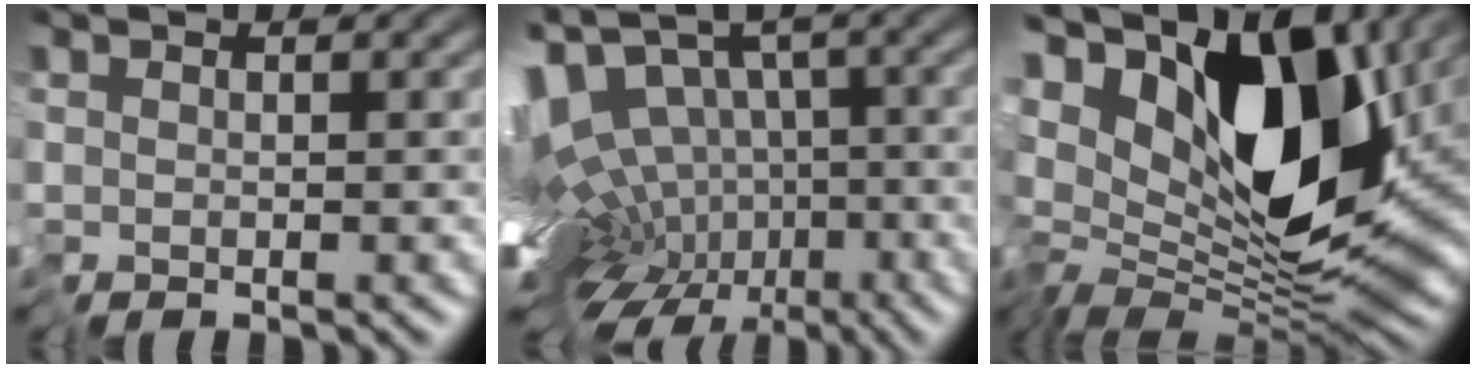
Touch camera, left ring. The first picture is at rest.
{"total": 13.3, "force": [-2.4, 8.4, 10.0], "torque": [-0.179, 0.012, -0.001]}
{"total": 14.5, "force": [3.0, 7.1, 12.3], "torque": [-0.206, 0.009, 0.036]}